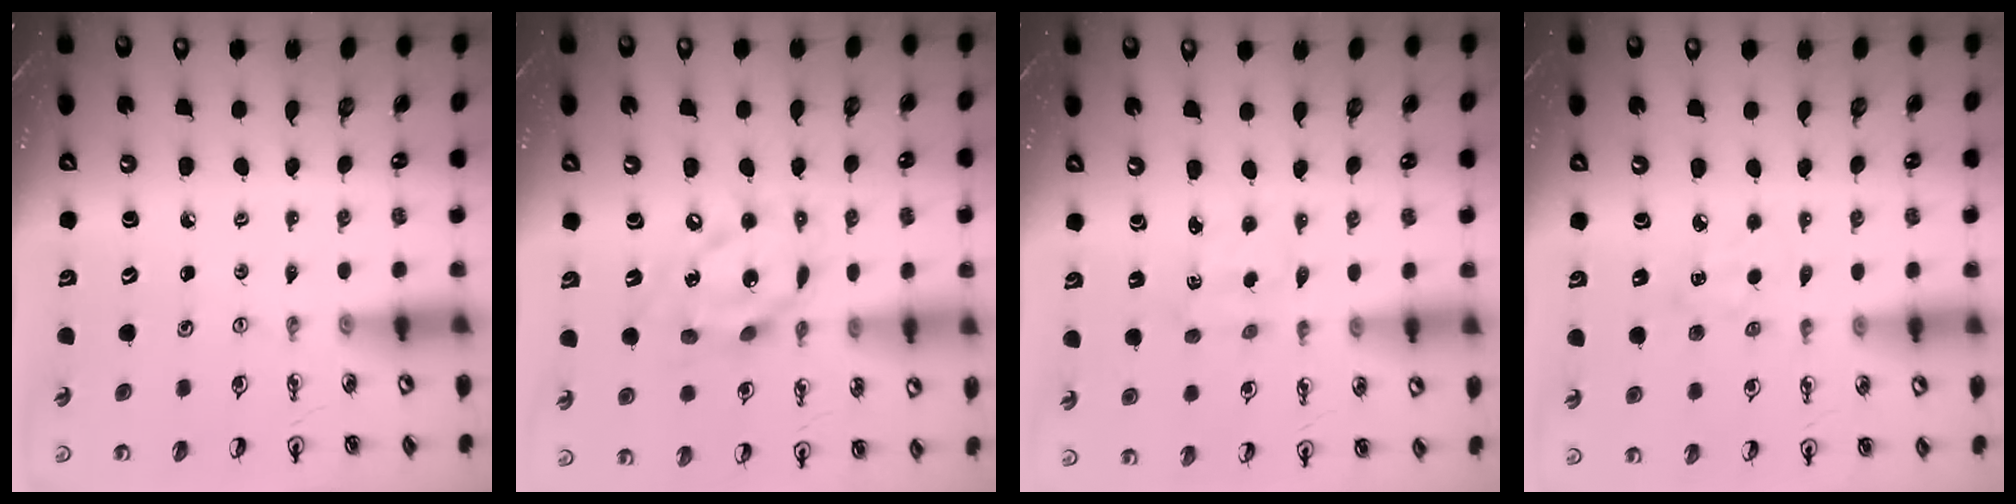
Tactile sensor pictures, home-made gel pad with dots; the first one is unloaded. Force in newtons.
{"total": 14.1, "press": 14.0, "slide": 1.2}
{"total": 1.3, "press": 1.2, "slide": 0.6}
{"total": 4.7, "press": 4.7, "slide": 0.6}